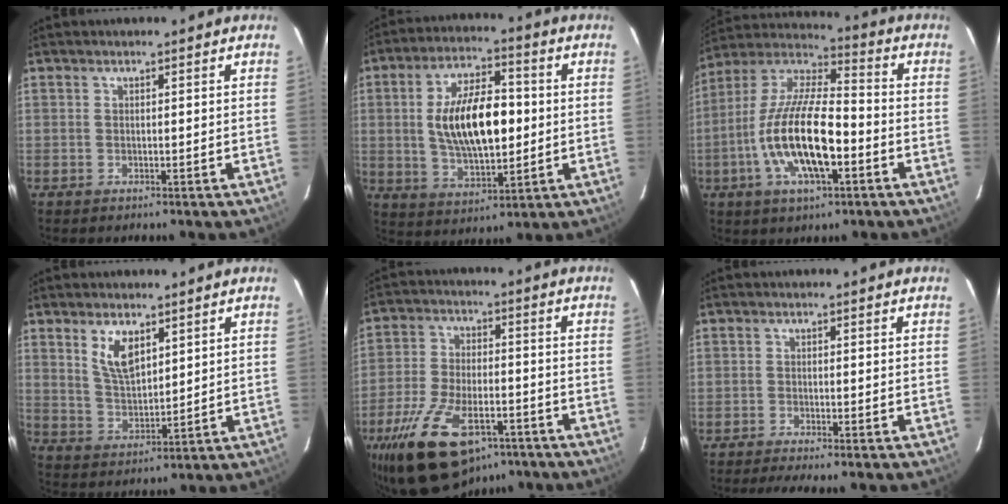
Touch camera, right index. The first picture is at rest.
{"total": 15.5, "force": [0.6, 7.2, 13.7], "torque": [-0.248, 0.011, 0.018]}
{"total": 18.0, "force": [-5.5, 6.3, 15.9], "torque": [-0.320, -0.009, -0.107]}
{"total": 7.1, "force": [3.6, 3.3, 5.1], "torque": [-0.091, -0.002, 0.078]}
{"total": 21.2, "force": [-13.1, 10.5, 12.9], "torque": [-0.276, -0.025, -0.216]}
{"total": 4.0, "force": [-3.5, -0.6, 1.8], "torque": [-0.047, -0.008, -0.060]}